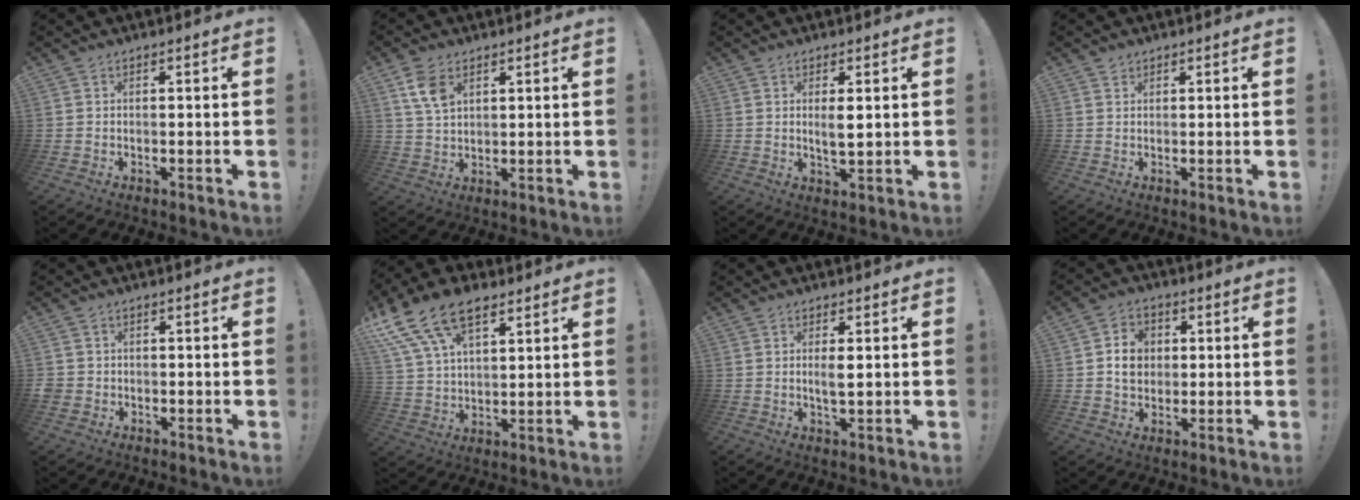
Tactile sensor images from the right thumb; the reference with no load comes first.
{"total": 7.6, "force": [3.8, 4.8, 4.6], "torque": [-0.088, -0.005, 0.077]}
{"total": 3.7, "force": [1.1, 1.2, 3.4], "torque": [-0.052, -0.008, 0.016]}
{"total": 1.2, "force": [1.0, 0.7, 0.2], "torque": [-0.001, -0.002, 0.018]}
{"total": 2.2, "force": [-0.5, 2.0, 0.8], "torque": [-0.019, 0.008, -0.006]}
{"total": 15.8, "force": [9.5, 8.7, 9.1], "torque": [-0.192, -0.043, 0.176]}
{"total": 3.0, "force": [0.5, 0.9, 2.8], "torque": [-0.039, -0.008, 0.006]}
{"total": 9.3, "force": [1.2, 8.0, 4.5], "torque": [-0.055, 0.007, 0.025]}